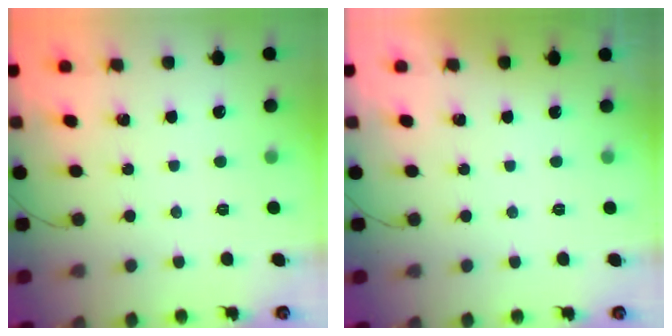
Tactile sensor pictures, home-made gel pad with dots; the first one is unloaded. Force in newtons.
{"total": 0.0}